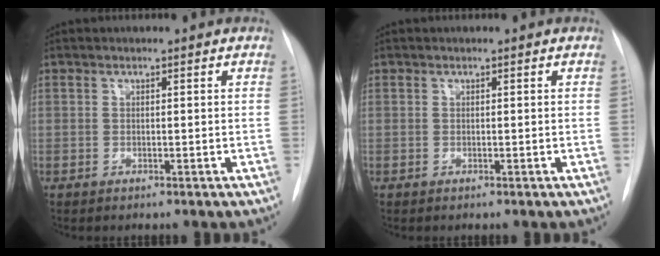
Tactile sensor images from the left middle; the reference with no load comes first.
{"total": 0.0}